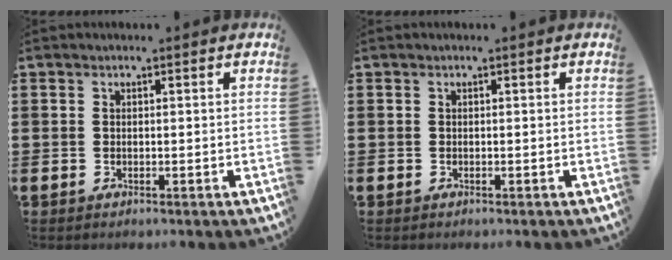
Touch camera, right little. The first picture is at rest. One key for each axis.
{"total": 0.0}